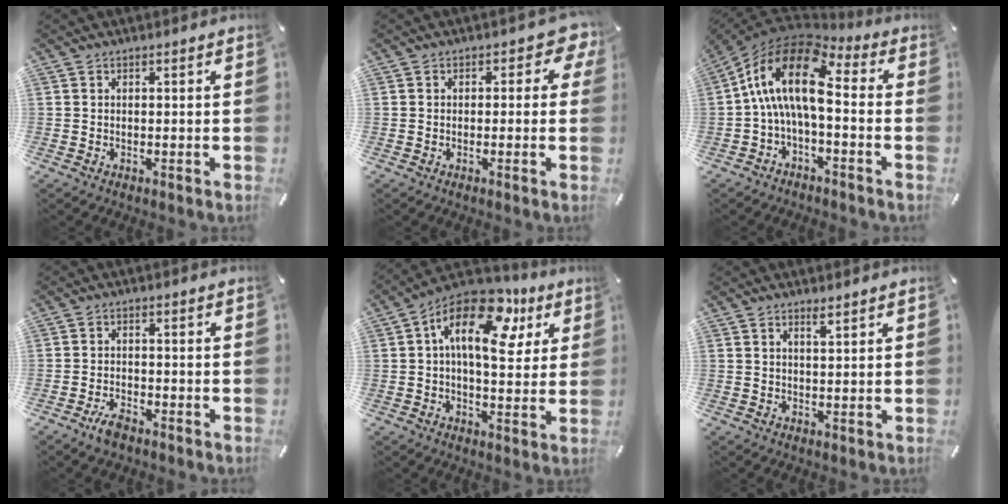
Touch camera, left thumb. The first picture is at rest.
{"total": 4.6, "force": [0.8, 3.0, 3.4], "torque": [-0.042, 0.004, 0.008]}
{"total": 15.3, "force": [1.8, 7.5, 13.3], "torque": [-0.275, -0.009, 0.027]}
{"total": 3.6, "force": [-2.6, 1.6, 2.0], "torque": [-0.044, 0.010, -0.051]}
{"total": 18.1, "force": [6.4, 9.4, 14.0], "torque": [-0.229, -0.028, 0.104]}
{"total": 1.8, "force": [1.4, 0.2, 1.1], "torque": [-0.024, -0.001, 0.025]}